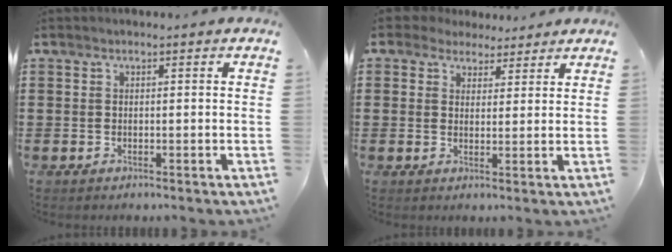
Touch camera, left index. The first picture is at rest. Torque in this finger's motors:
{"motor_torque": [1.06, -1.08, 0.18, 0.03]}